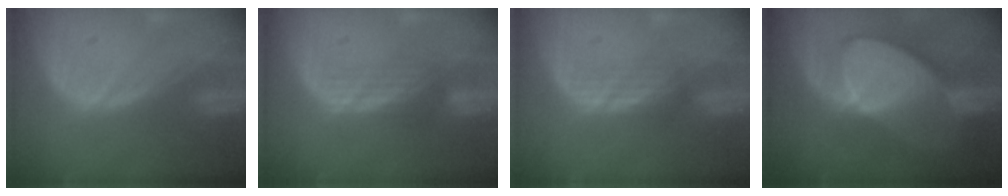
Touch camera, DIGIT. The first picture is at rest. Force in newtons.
{"total": 3.4, "press": 2.9, "slide": 1.9}
{"total": 2.4, "press": 2.4, "slide": 0.5}
{"total": 9.3, "press": 8.3, "slide": 4.3}